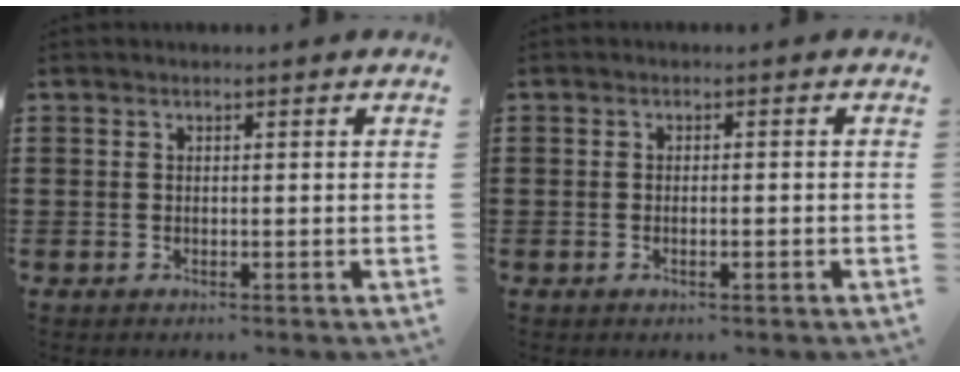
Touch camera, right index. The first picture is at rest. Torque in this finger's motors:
{"motor_torque": [-0.15, 0.48, -0.06, 0.00]}